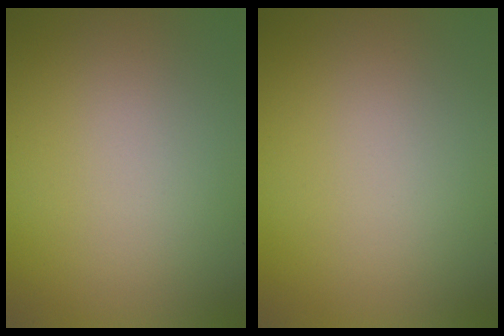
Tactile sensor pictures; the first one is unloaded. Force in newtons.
{"total": 0.0}